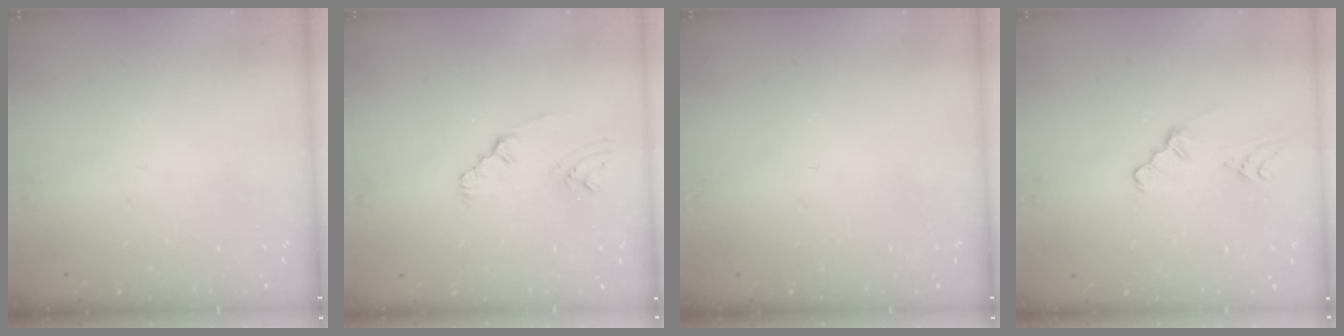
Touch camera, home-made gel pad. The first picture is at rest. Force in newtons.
{"total": 2.7, "press": 2.7, "slide": 0.5}
{"total": 0.0}
{"total": 2.8, "press": 2.8, "slide": 0.7}